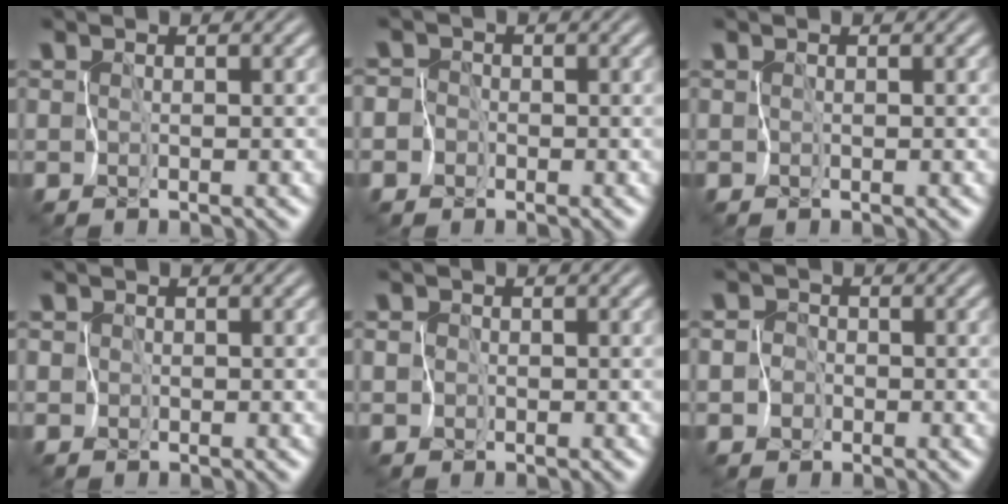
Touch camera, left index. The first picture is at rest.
{"total": 4.7, "force": [-2.1, 4.1, 0.5], "torque": [-0.006, 0.009, -0.064]}
{"total": 0.0}
{"total": 2.0, "force": [-0.2, 2.0, 0.3], "torque": [0.004, 0.012, -0.029]}
{"total": 2.0, "force": [-0.5, 1.9, 0.3], "torque": [0.008, 0.010, -0.027]}
{"total": 4.0, "force": [-1.7, 3.6, 0.6], "torque": [0.001, 0.006, -0.053]}